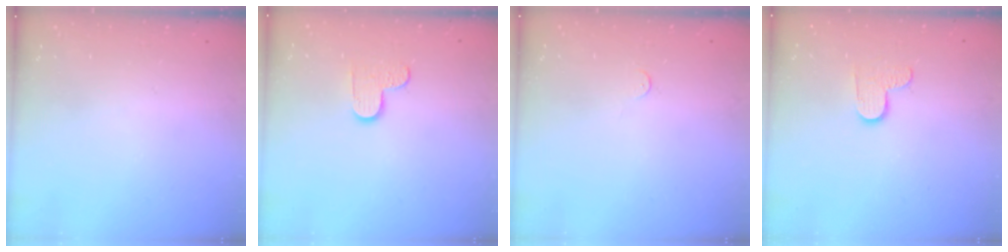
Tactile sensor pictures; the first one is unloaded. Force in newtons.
{"total": 5.3, "press": 5.3, "slide": 0.3}
{"total": 3.2, "press": 3.2, "slide": 0.2}
{"total": 5.5, "press": 5.5, "slide": 0.4}